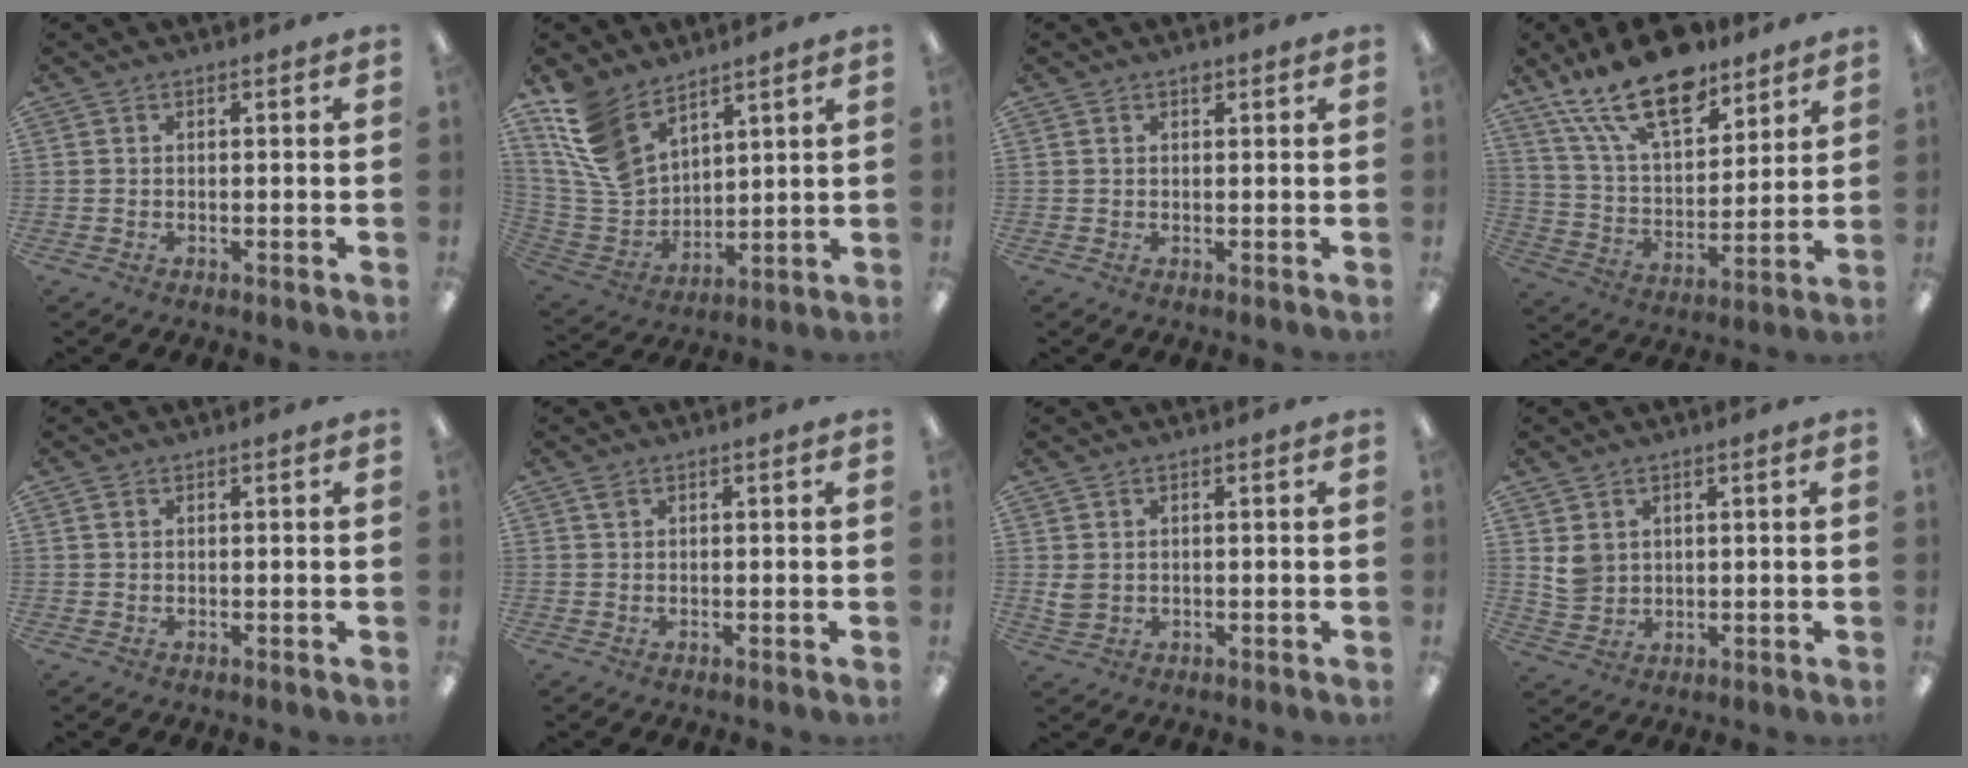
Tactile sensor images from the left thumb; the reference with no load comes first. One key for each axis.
{"total": 13.9, "fx": 9.6, "fy": 8.0, "fz": 6.1, "tx": -0.155, "ty": -0.040, "tz": 0.193}
{"total": 1.7, "fx": 1.0, "fy": 1.1, "fz": 0.8, "tx": -0.008, "ty": -0.002, "tz": 0.017}
{"total": 20.7, "fx": 14.4, "fy": 9.0, "fz": 11.8, "tx": -0.221, "ty": -0.073, "tz": 0.251}
{"total": 1.1, "fx": 0.6, "fy": 0.7, "fz": 0.6, "tx": -0.013, "ty": 0.003, "tz": 0.010}
{"total": 1.0, "fx": 0.7, "fy": 0.5, "fz": 0.6, "tx": -0.014, "ty": 0.001, "tz": 0.012}
{"total": 2.8, "fx": 0.9, "fy": 2.2, "fz": 1.4, "tx": -0.021, "ty": 0.000, "tz": 0.017}
{"total": 4.3, "fx": 2.0, "fy": 3.6, "fz": 1.2, "tx": -0.023, "ty": -0.001, "tz": 0.040}